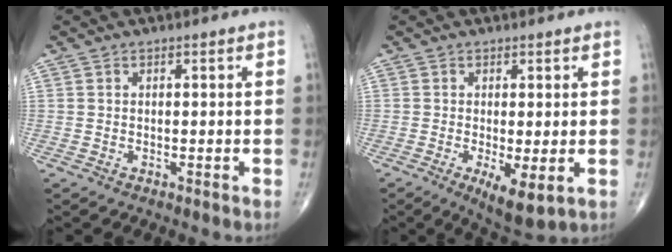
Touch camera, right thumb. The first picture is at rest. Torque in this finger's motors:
{"motor_torque": [-0.42, 0.07, -0.03, -0.13, 0.02]}